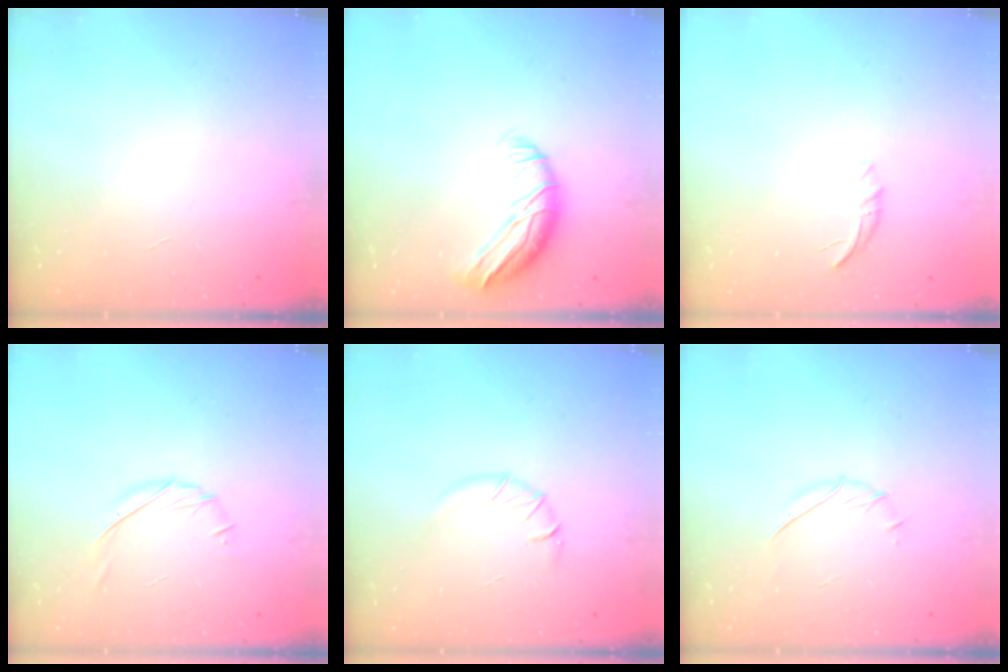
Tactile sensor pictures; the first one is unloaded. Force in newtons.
{"total": 10.2, "press": 9.9, "slide": 2.5}
{"total": 6.9, "press": 6.6, "slide": 2.0}
{"total": 4.1, "press": 4.0, "slide": 1.1}
{"total": 4.6, "press": 4.4, "slide": 1.4}
{"total": 2.7, "press": 2.6, "slide": 0.8}